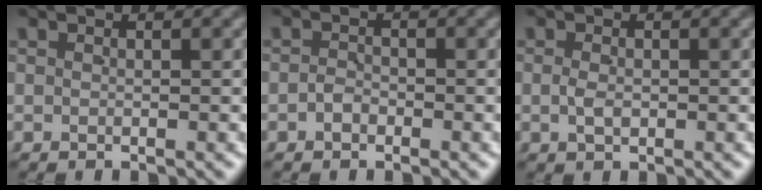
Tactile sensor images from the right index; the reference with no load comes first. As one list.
[{"total": 1.3, "force": [-1.1, 0.7, -0.2], "torque": [0.007, 0.001, -0.021]}, {"total": 1.2, "force": [-0.3, 0.8, 0.9], "torque": [-0.019, -0.001, -0.001]}]